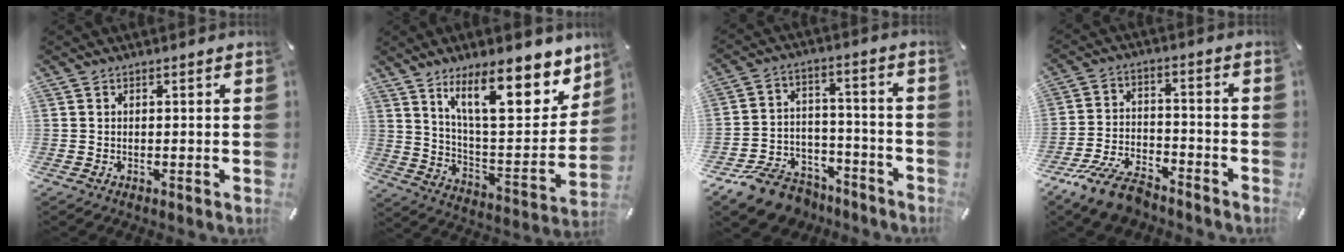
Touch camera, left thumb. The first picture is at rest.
{"total": 20.4, "force": [13.0, 7.7, 13.7], "torque": [-0.205, -0.083, 0.213]}
{"total": 12.6, "force": [-9.3, 7.4, 4.0], "torque": [-0.057, 0.077, -0.164]}
{"total": 11.7, "force": [-9.1, 4.5, 5.9], "torque": [-0.115, 0.049, -0.172]}